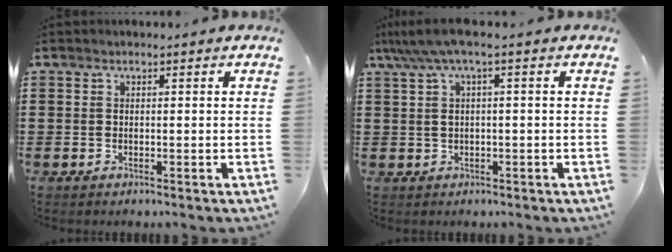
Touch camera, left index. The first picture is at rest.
{"total": 4.0, "force": [0.5, 0.6, 3.9], "torque": [-0.081, 0.000, 0.005]}